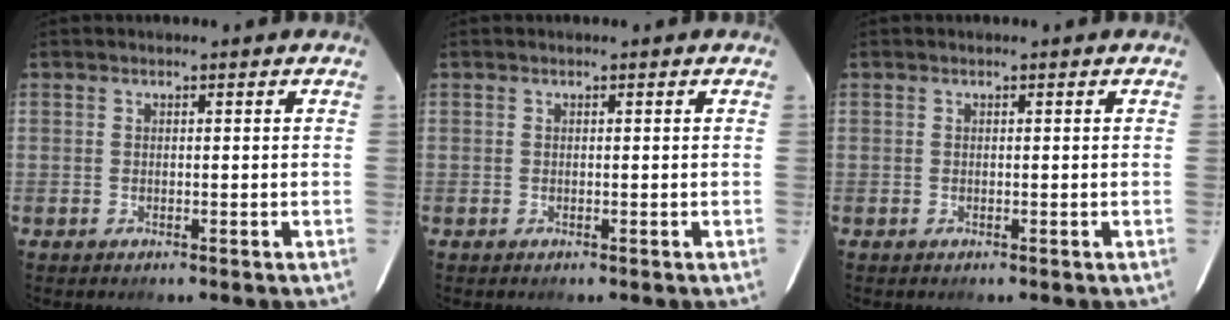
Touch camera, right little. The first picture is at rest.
{"total": 0.0}
{"total": 0.0}